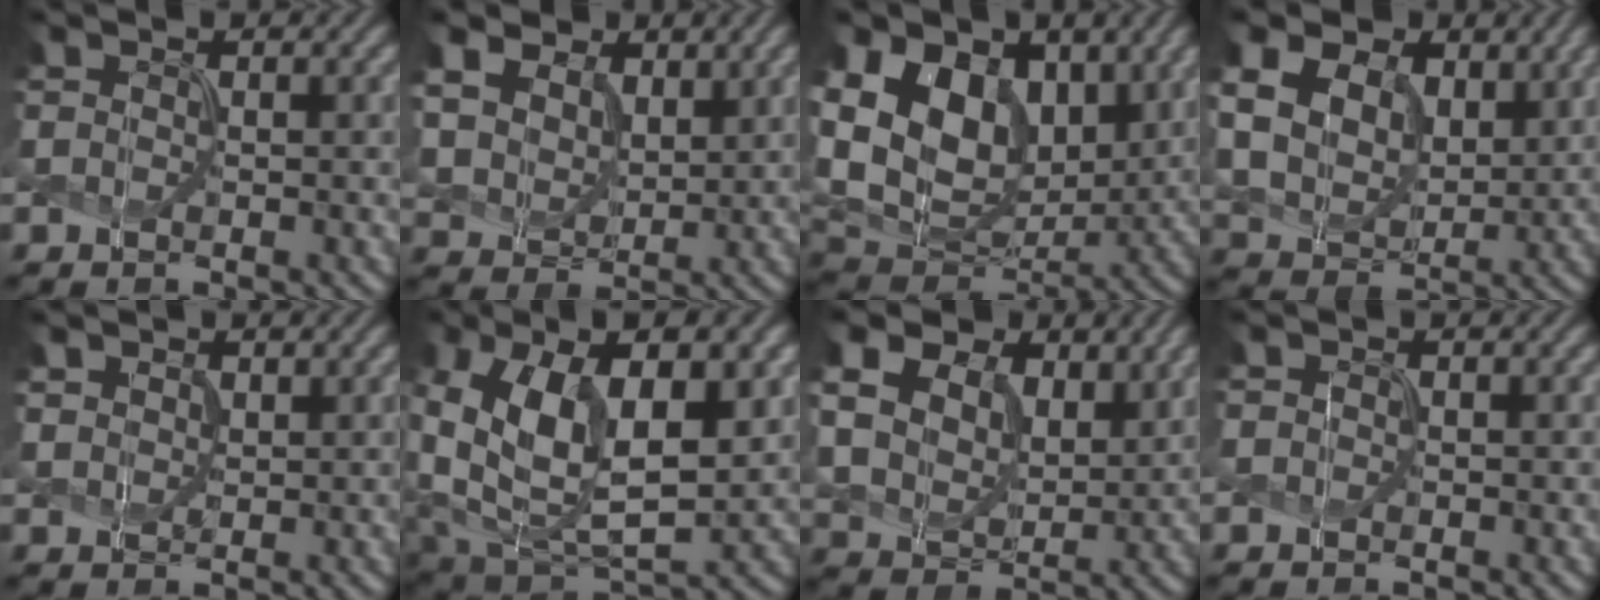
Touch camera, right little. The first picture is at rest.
{"total": 7.9, "force": [3.8, 5.8, 3.9], "torque": [-0.138, 0.013, 0.069]}
{"total": 13.0, "force": [3.4, 9.3, 8.4], "torque": [-0.179, 0.001, 0.063]}
{"total": 12.3, "force": [5.2, 9.0, 6.6], "torque": [-0.164, 0.027, 0.092]}
{"total": 1.3, "force": [0.9, 0.9, 0.4], "torque": [-0.010, -0.004, 0.023]}
{"total": 13.8, "force": [2.4, 8.3, 10.8], "torque": [-0.210, -0.018, 0.057]}
{"total": 11.0, "force": [5.3, 7.9, 5.6], "torque": [-0.151, 0.021, 0.085]}
{"total": 0.0}